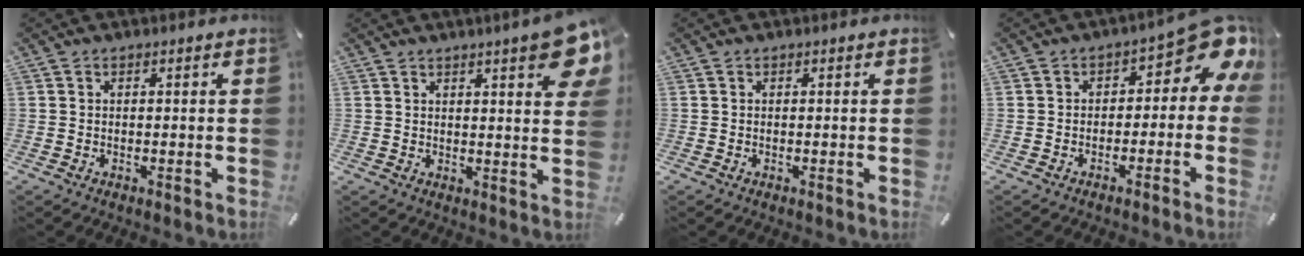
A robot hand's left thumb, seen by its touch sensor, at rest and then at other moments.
{"total": 8.5, "force": [4.5, 2.7, 6.7], "torque": [-0.085, -0.020, 0.074]}
{"total": 0.0}
{"total": 9.1, "force": [2.8, 4.9, 7.0], "torque": [-0.080, -0.034, 0.047]}